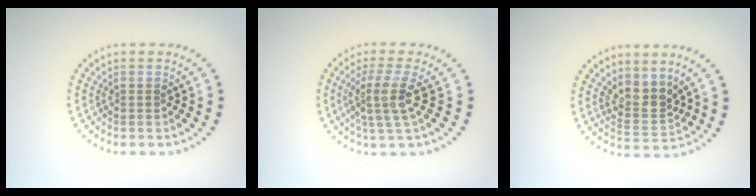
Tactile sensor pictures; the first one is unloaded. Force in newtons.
{"total": 3.7, "press": 2.8, "slide": 2.4}
{"total": 3.0, "press": 2.4, "slide": 1.8}